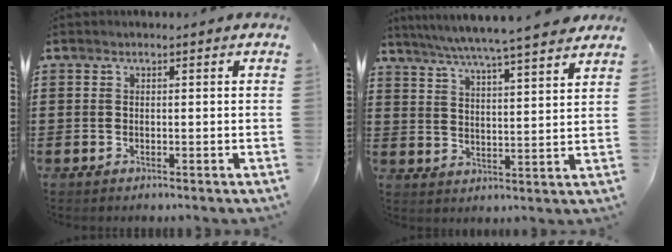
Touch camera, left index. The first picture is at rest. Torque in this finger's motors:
{"motor_torque": [1.24, -0.90, 0.82, 0.13]}